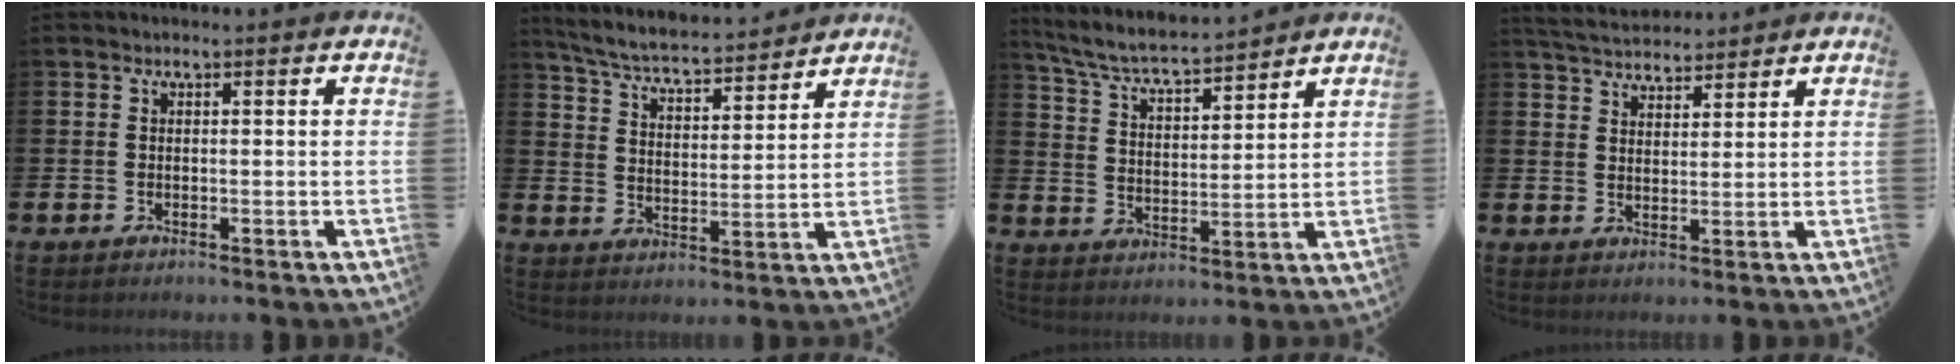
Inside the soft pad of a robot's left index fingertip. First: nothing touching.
{"total": 5.6, "force": [5.4, 0.5, 1.4], "torque": [-0.054, -0.042, 0.090]}
{"total": 6.1, "force": [5.8, 0.5, 1.8], "torque": [-0.061, -0.038, 0.098]}
{"total": 4.5, "force": [4.4, 1.0, 0.4], "torque": [-0.028, -0.017, 0.082]}